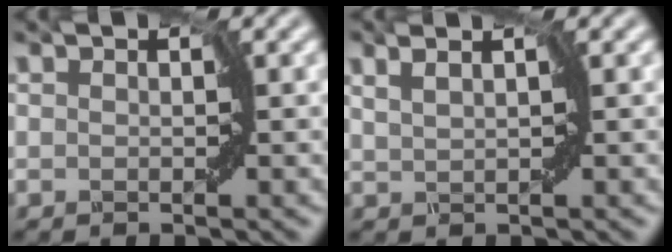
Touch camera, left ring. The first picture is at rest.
{"total": 1.2, "force": [1.0, -0.6, 0.2], "torque": [-0.008, -0.002, 0.025]}